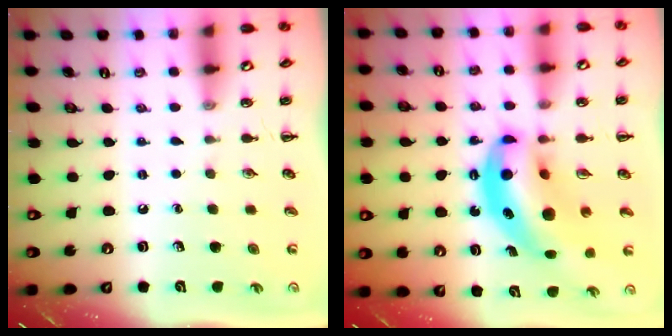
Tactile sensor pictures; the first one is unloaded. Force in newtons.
{"total": 13.4, "press": 13.0, "slide": 3.1}